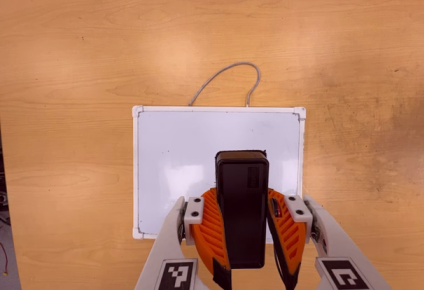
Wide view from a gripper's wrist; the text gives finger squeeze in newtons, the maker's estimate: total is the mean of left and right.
{"total": 10.7, "left": 9.2, "right": 12.3}